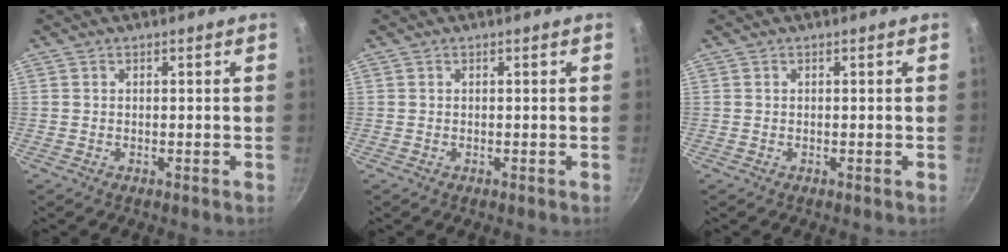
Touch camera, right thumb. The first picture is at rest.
{"total": 0.0}
{"total": 0.0}